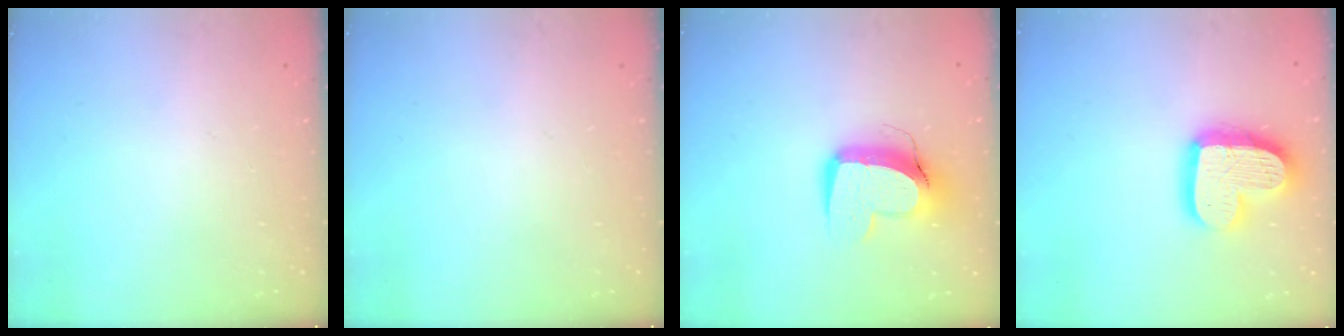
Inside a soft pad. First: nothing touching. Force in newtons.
{"total": 0.0}
{"total": 13.0, "press": 12.9, "slide": 1.7}
{"total": 17.7, "press": 17.7, "slide": 1.1}